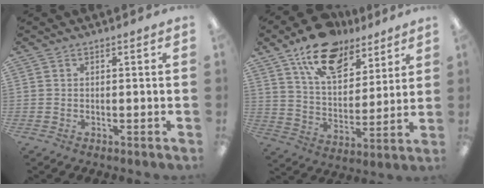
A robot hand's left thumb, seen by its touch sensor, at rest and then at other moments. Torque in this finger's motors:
{"motor_torque": [0.35, 0.32, 1.39, -1.38, 0.39]}